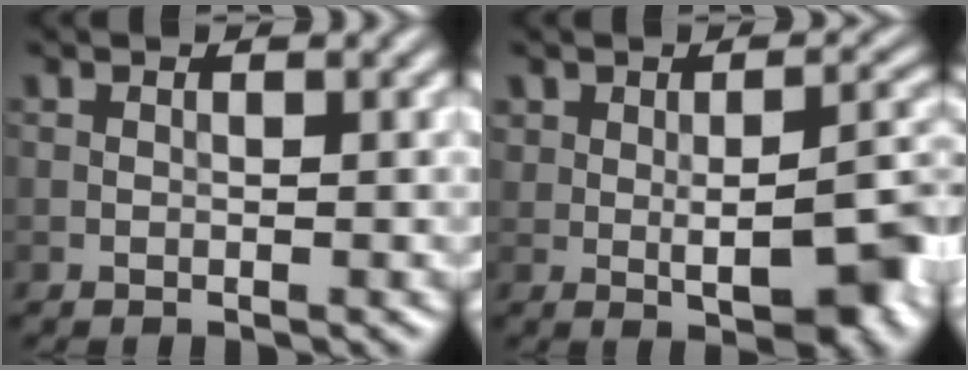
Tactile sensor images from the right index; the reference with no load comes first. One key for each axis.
{"total": 6.2, "fx": -1.0, "fy": 2.6, "fz": 5.6, "tx": -0.077, "ty": 0.002, "tz": -0.011}